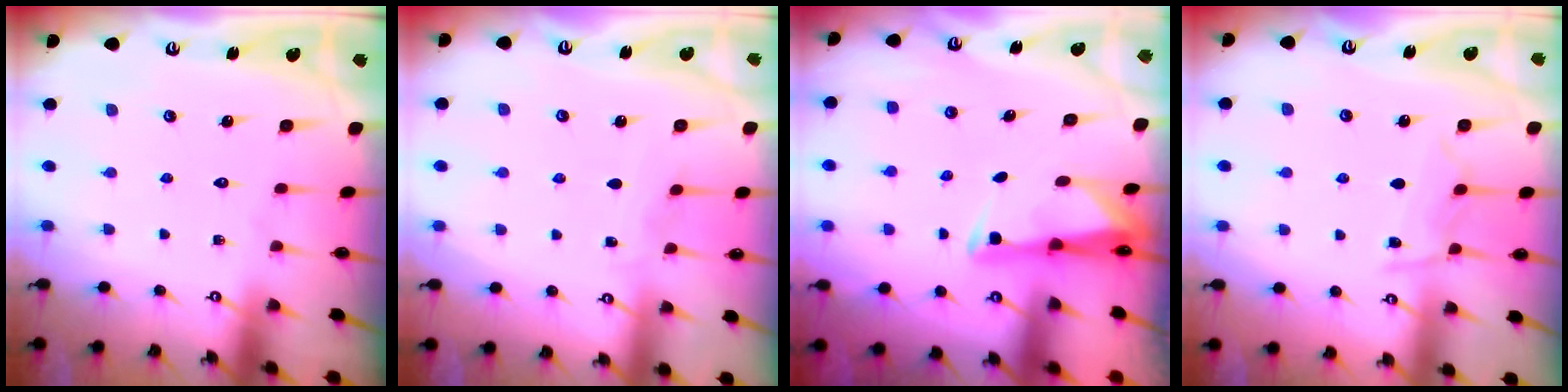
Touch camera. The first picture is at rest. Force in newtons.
{"total": 2.5, "press": 2.5, "slide": 0.3}
{"total": 2.8, "press": 2.7, "slide": 0.4}
{"total": 7.2, "press": 7.1, "slide": 0.8}